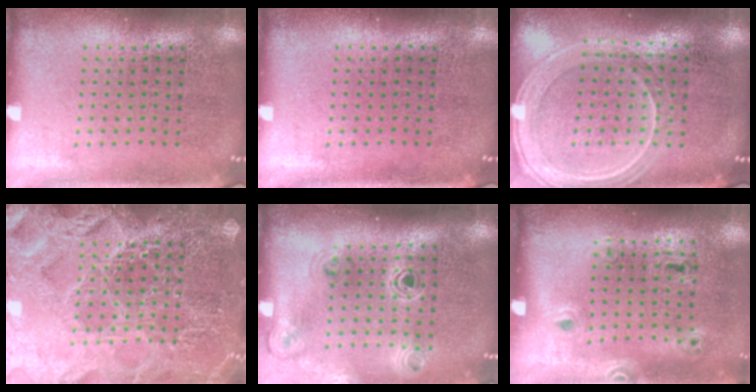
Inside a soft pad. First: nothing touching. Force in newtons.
{"total": 0.0}
{"total": 1.2, "press": 1.2, "slide": 0.2}
{"total": 6.3, "press": 6.3, "slide": 0.9}
{"total": 1.1, "press": 1.1, "slide": 0.1}
{"total": 1.3, "press": 0.8, "slide": 1.1}